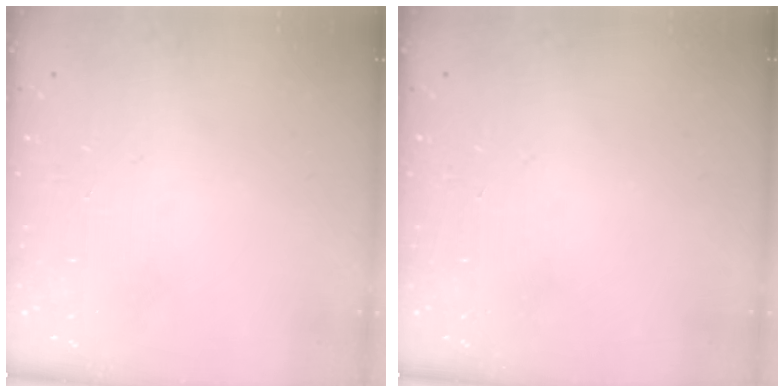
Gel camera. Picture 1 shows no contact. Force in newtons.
{"total": 0.0}